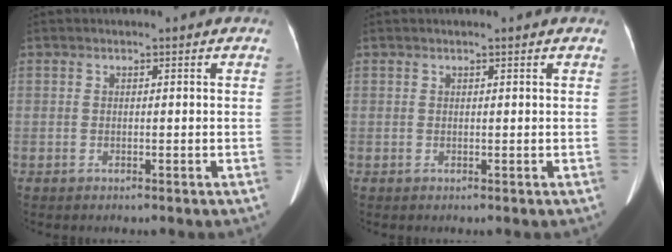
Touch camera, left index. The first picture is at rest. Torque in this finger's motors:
{"motor_torque": [-0.02, -0.04, 0.03, 0.01]}